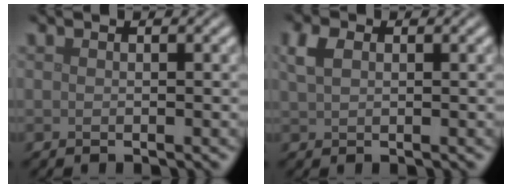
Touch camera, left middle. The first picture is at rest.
{"total": 2.1, "force": [0.9, 1.4, 1.3], "torque": [-0.033, 0.005, 0.016]}